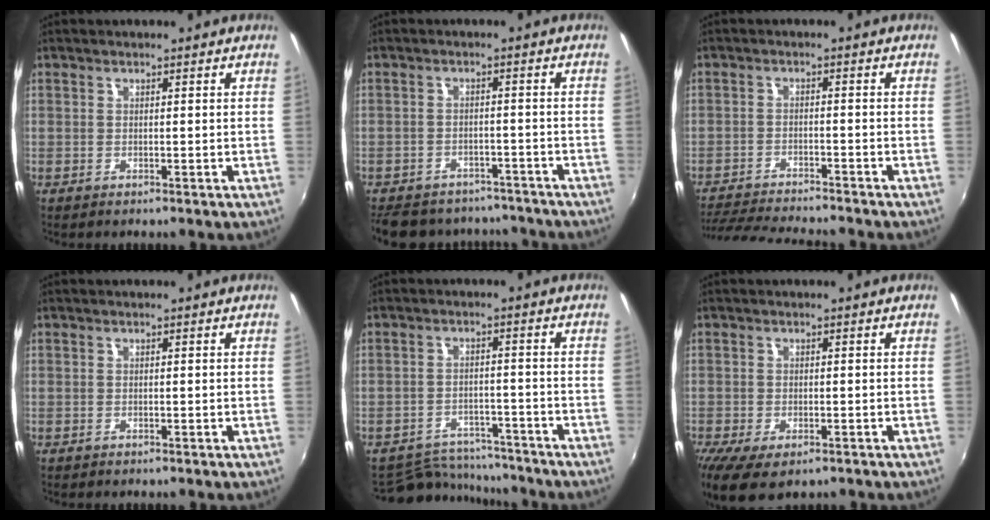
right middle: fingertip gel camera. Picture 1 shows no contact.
{"total": 16.5, "force": [-13.9, 7.1, 5.5], "torque": [-0.128, 0.014, -0.181]}
{"total": 11.8, "force": [-10.9, 1.1, 4.4], "torque": [-0.107, -0.019, -0.176]}
{"total": 0.0}
{"total": 10.1, "force": [-9.4, 3.4, 1.5], "torque": [-0.047, 0.013, -0.133]}
{"total": 7.5, "force": [-4.5, 3.4, 5.0], "torque": [-0.112, -0.037, -0.073]}